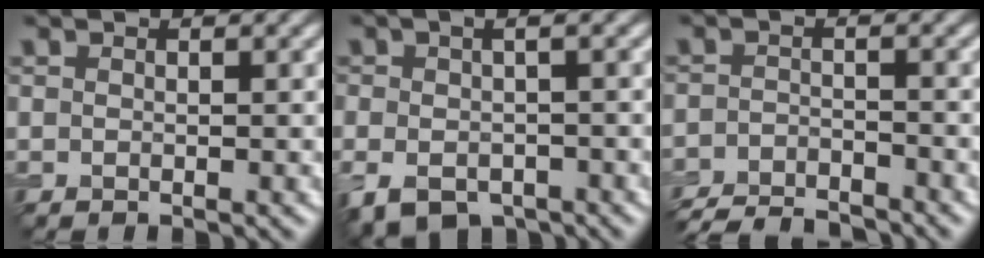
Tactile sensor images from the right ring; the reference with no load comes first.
{"total": 5.8, "force": [-2.0, 3.0, 4.6], "torque": [-0.073, -0.014, -0.019]}
{"total": 5.2, "force": [-4.9, 0.9, 1.4], "torque": [-0.024, -0.011, -0.089]}